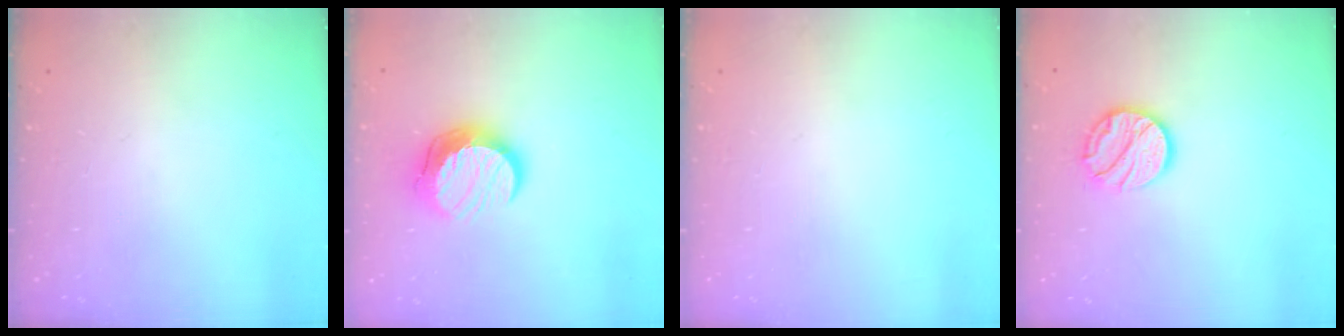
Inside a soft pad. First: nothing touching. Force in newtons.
{"total": 11.8, "press": 11.8, "slide": 1.0}
{"total": 0.0}
{"total": 11.5, "press": 11.5, "slide": 0.5}